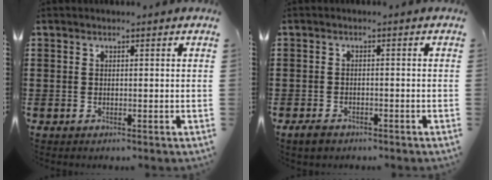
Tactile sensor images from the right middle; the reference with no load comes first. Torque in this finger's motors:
{"motor_torque": [0.31, 0.47, 0.22, 0.05]}